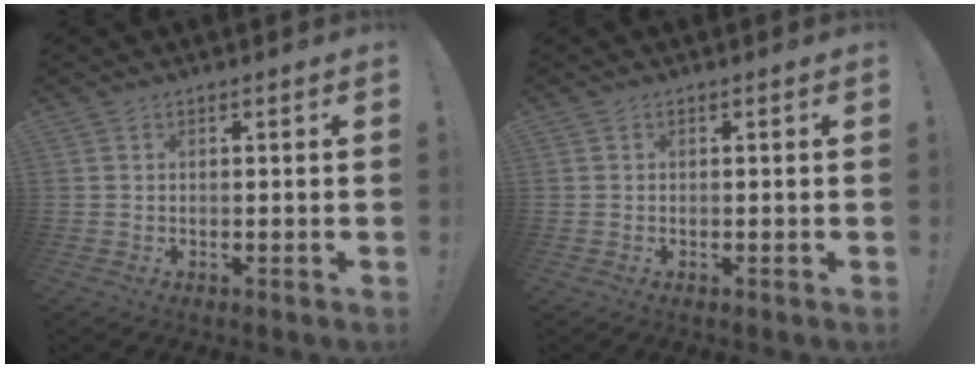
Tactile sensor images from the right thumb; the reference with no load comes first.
{"total": 0.0}